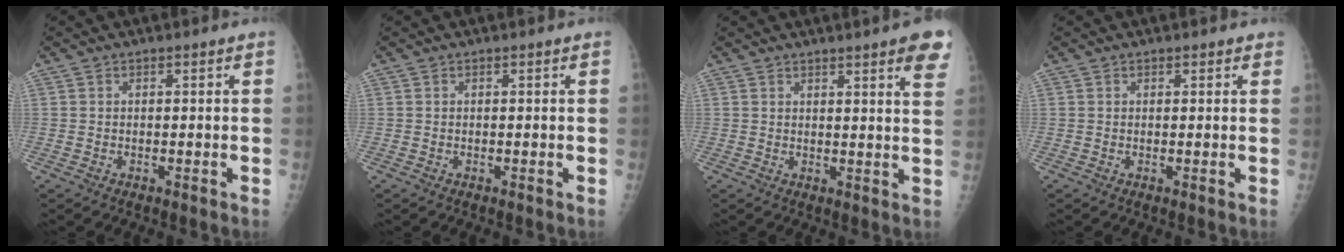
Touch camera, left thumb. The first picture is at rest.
{"total": 0.0}
{"total": 7.7, "force": [5.0, 0.9, 5.8], "torque": [-0.056, -0.015, 0.050]}
{"total": 0.8, "force": [0.6, 0.5, 0.2], "torque": [0.004, -0.003, 0.004]}